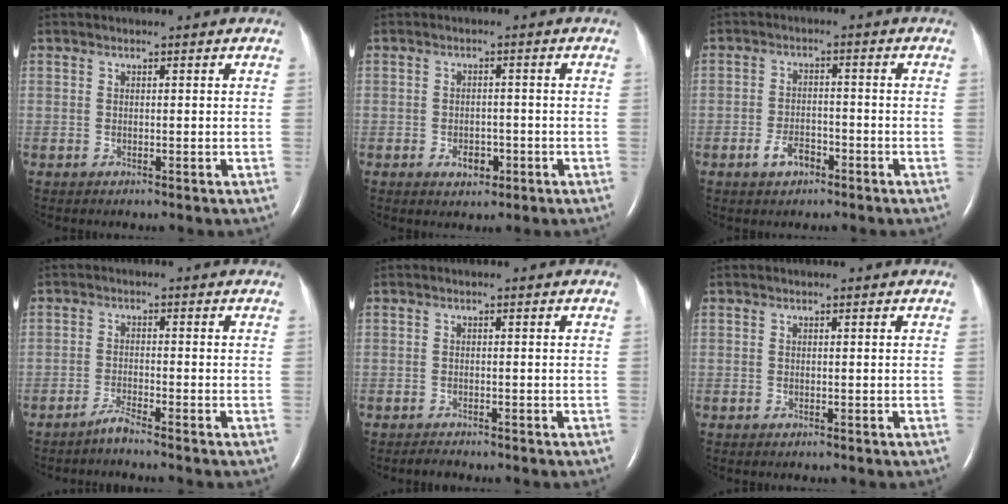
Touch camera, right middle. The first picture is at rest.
{"total": 3.0, "force": [-1.4, 2.0, 1.8], "torque": [-0.026, 0.004, -0.013]}
{"total": 3.8, "force": [-2.3, 2.0, 2.2], "torque": [-0.044, 0.003, -0.037]}
{"total": 2.1, "force": [-1.9, -0.5, 0.7], "torque": [-0.019, -0.005, -0.040]}
{"total": 1.0, "force": [-1.0, 0.1, 0.1], "torque": [-0.010, -0.004, -0.014]}
{"total": 0.0}